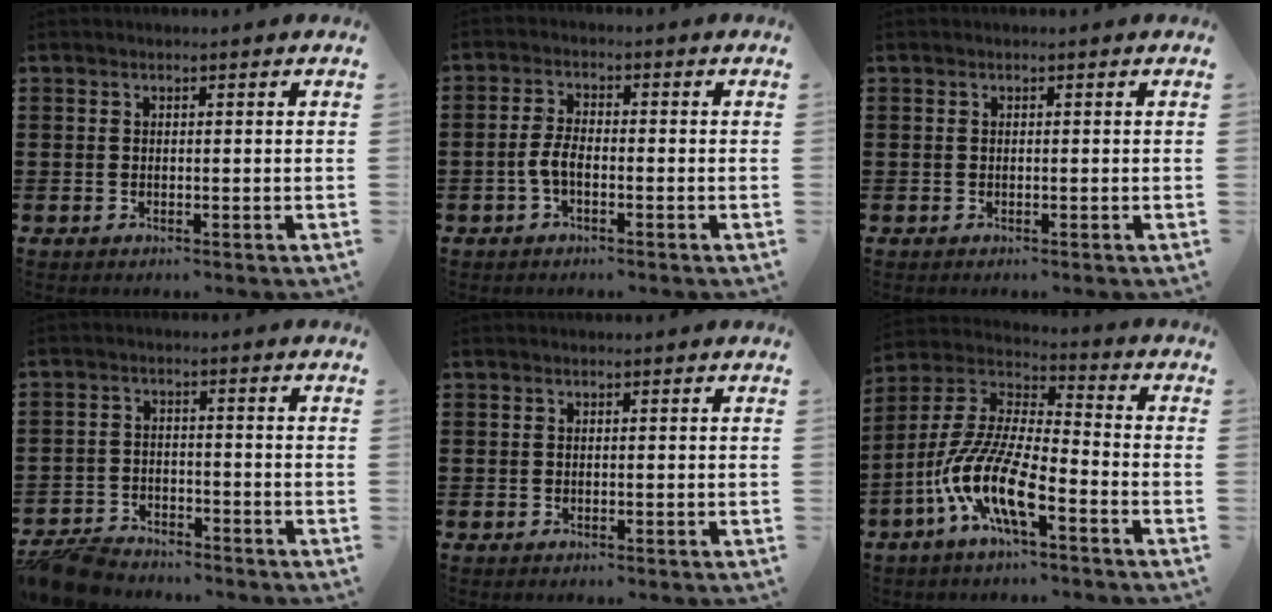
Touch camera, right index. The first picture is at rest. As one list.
[{"total": 3.4, "force": [-1.4, 1.3, 2.9], "torque": [-0.074, -0.006, -0.031]}, {"total": 0.0}, {"total": 5.9, "force": [-5.7, 1.2, 1.1], "torque": [-0.040, 0.006, -0.116]}, {"total": 0.0}, {"total": 11.4, "force": [-6.6, 2.7, 8.9], "torque": [-0.224, -0.026, -0.135]}]